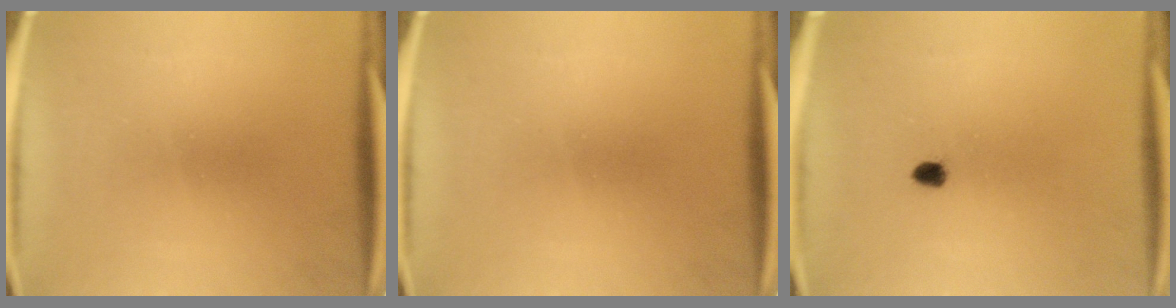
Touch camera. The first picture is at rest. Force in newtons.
{"total": 0.0}
{"total": 1.5}